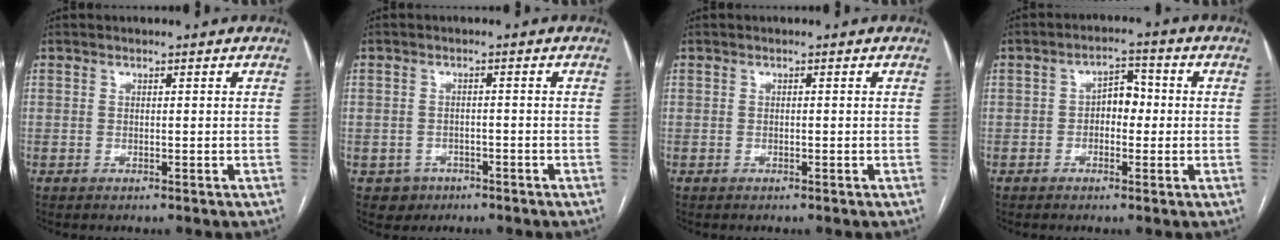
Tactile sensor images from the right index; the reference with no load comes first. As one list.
[{"total": 3.0, "force": [-1.5, 2.5, 0.0], "torque": [0.005, 0.012, -0.020]}, {"total": 0.0}, {"total": 4.2, "force": [-0.3, 2.5, 3.3], "torque": [-0.048, 0.019, -0.008]}]